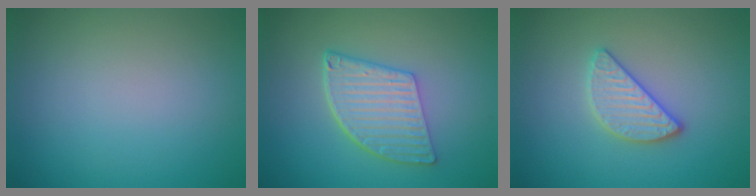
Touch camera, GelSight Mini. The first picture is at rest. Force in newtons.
{"total": 5.6, "press": 4.1, "slide": 3.7}
{"total": 3.0, "press": 2.8, "slide": 1.1}